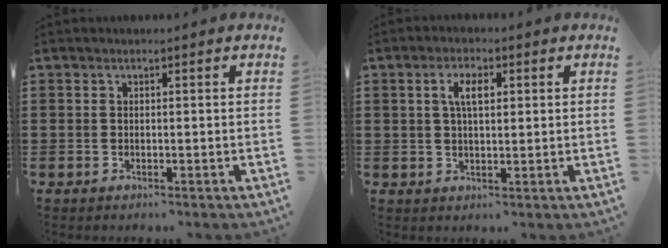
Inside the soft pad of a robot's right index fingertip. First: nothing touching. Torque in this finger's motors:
{"motor_torque": [0.27, -0.05, 0.10, 0.09]}